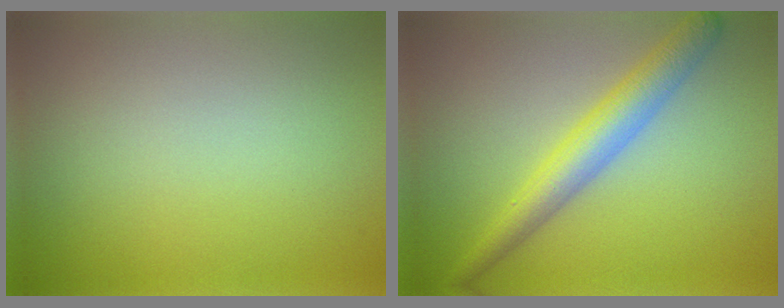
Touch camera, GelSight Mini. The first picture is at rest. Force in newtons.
{"total": 4.4, "press": 4.4, "slide": 0.1}